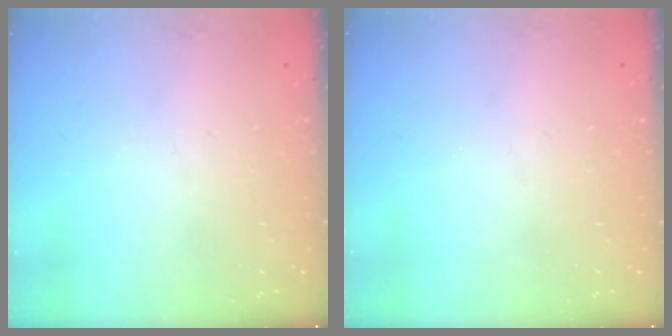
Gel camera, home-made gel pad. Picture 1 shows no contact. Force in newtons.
{"total": 0.0}